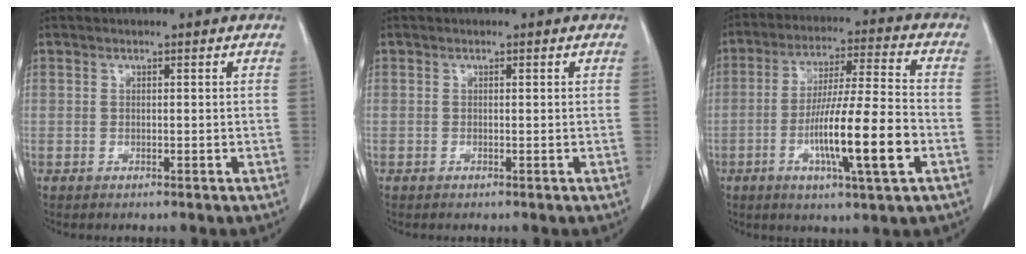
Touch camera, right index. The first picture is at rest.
{"total": 0.0}
{"total": 14.1, "force": [-4.4, 0.5, 13.4], "torque": [-0.239, -0.008, -0.075]}